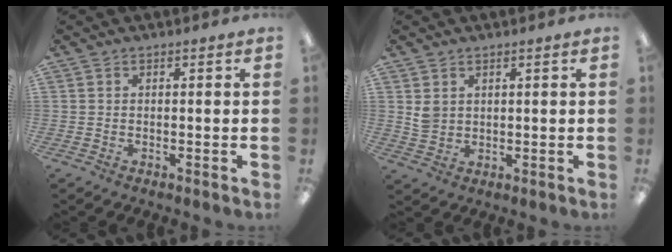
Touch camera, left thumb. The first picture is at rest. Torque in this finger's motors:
{"motor_torque": [0.63, 0.58, 0.29, -0.29, 0.01]}